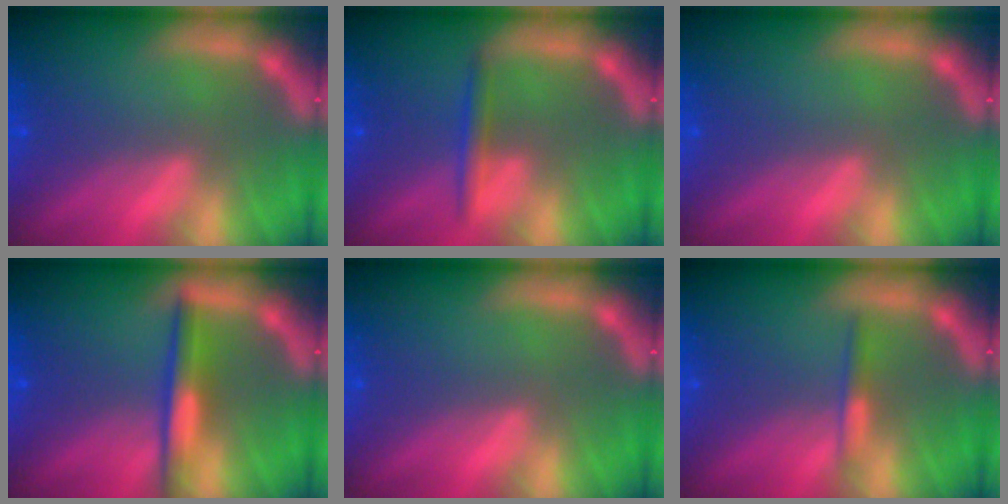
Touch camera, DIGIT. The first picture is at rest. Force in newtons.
{"total": 1.9}
{"total": 0.0}
{"total": 3.5}
{"total": 0.0}
{"total": 1.4}